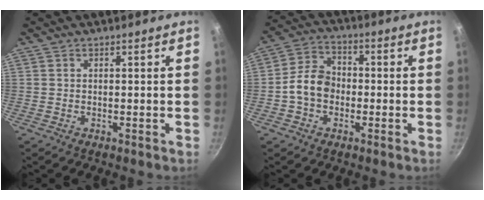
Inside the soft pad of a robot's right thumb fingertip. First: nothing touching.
{"total": 8.2, "force": [-1.5, 6.4, 4.9], "torque": [-0.062, 0.028, -0.041]}